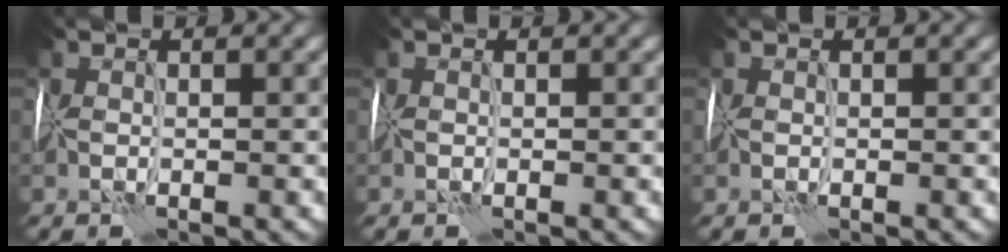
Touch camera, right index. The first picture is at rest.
{"total": 0.0}
{"total": 0.0}